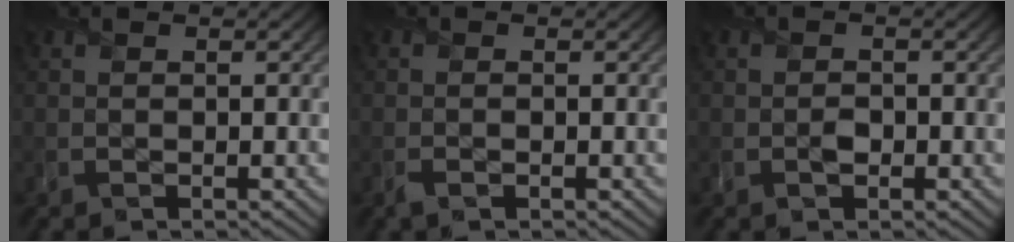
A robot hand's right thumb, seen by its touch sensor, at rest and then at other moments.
{"total": 0.7, "force": [-0.5, 0.3, 0.4], "torque": [-0.009, -0.002, -0.009]}
{"total": 1.1, "force": [-0.3, 0.8, 0.5], "torque": [-0.005, -0.002, -0.009]}